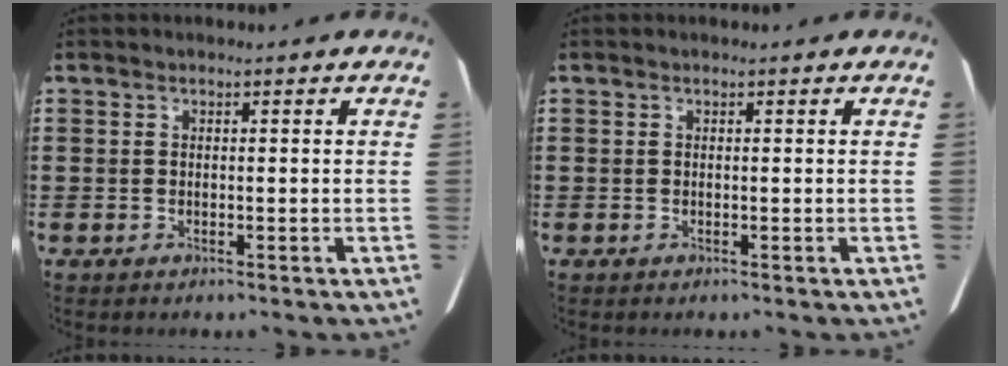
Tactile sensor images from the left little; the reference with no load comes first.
{"total": 0.0}